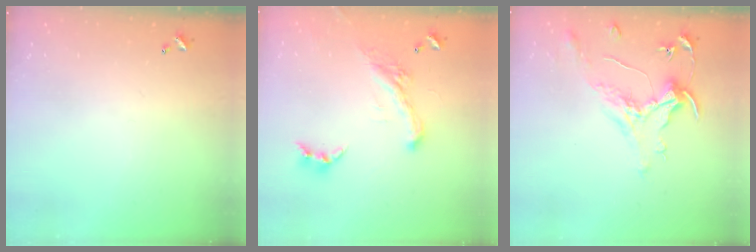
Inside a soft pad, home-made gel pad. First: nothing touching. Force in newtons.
{"total": 3.4, "press": 3.1, "slide": 1.4}
{"total": 1.6, "press": 1.4, "slide": 0.7}